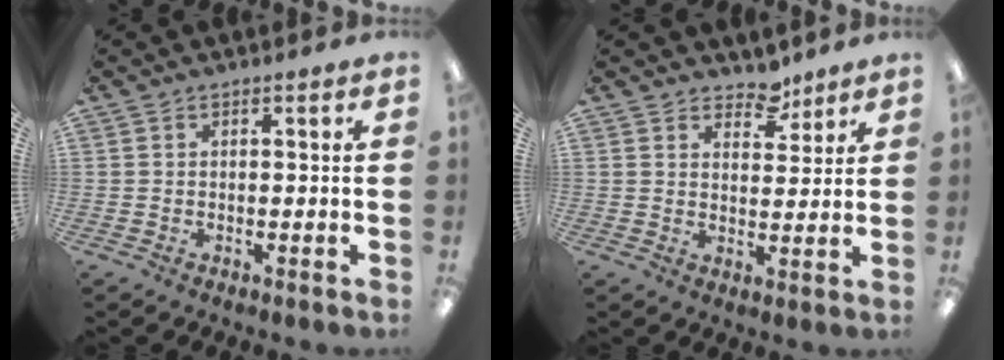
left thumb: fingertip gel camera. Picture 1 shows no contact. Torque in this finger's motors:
{"motor_torque": [-0.02, 0.03, -0.26, -0.06, 0.02]}